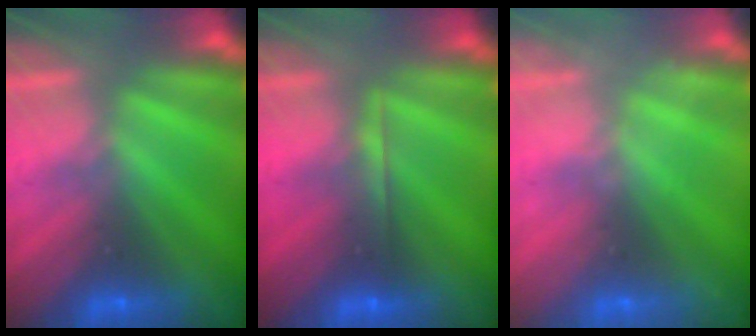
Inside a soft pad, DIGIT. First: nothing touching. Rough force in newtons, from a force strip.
{"total": 1.8}
{"total": 2.3}